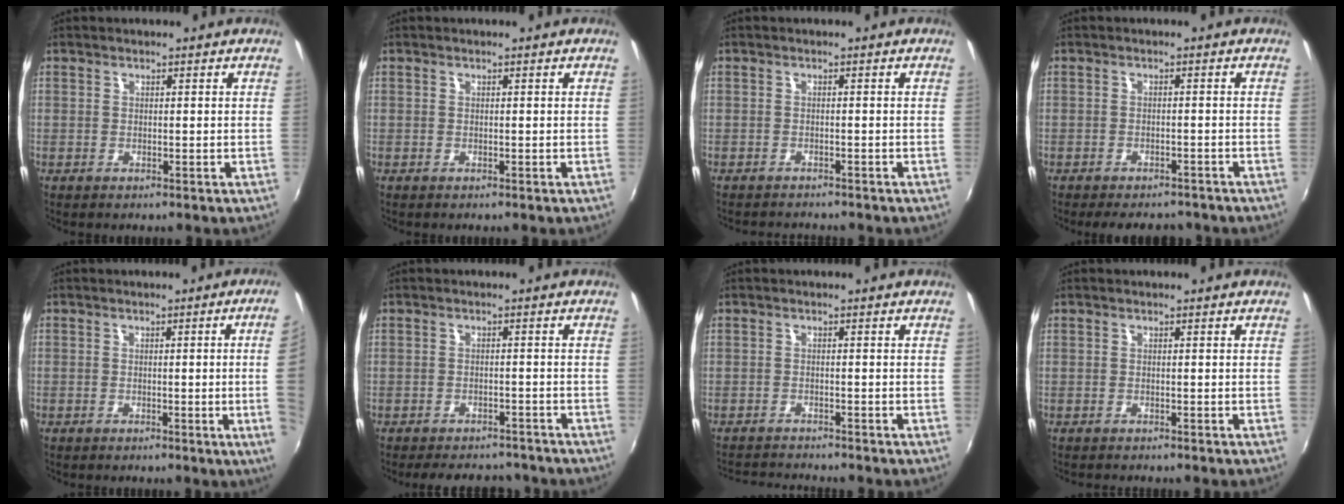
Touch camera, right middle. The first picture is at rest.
{"total": 0.0}
{"total": 3.2, "force": [-3.1, 0.4, 0.7], "torque": [-0.023, -0.011, -0.047]}
{"total": 8.5, "force": [-7.1, 3.1, 3.4], "torque": [-0.077, -0.011, -0.096]}
{"total": 6.1, "force": [-0.2, -1.8, 5.8], "torque": [-0.078, -0.011, 0.001]}
{"total": 11.2, "force": [-9.7, 3.9, 4.1], "torque": [-0.095, -0.003, -0.127]}
{"total": 4.9, "force": [-4.8, -0.1, 0.9], "torque": [-0.035, -0.007, -0.085]}
{"total": 1.3, "force": [-1.3, 0.0, 0.3], "torque": [-0.008, -0.008, -0.020]}